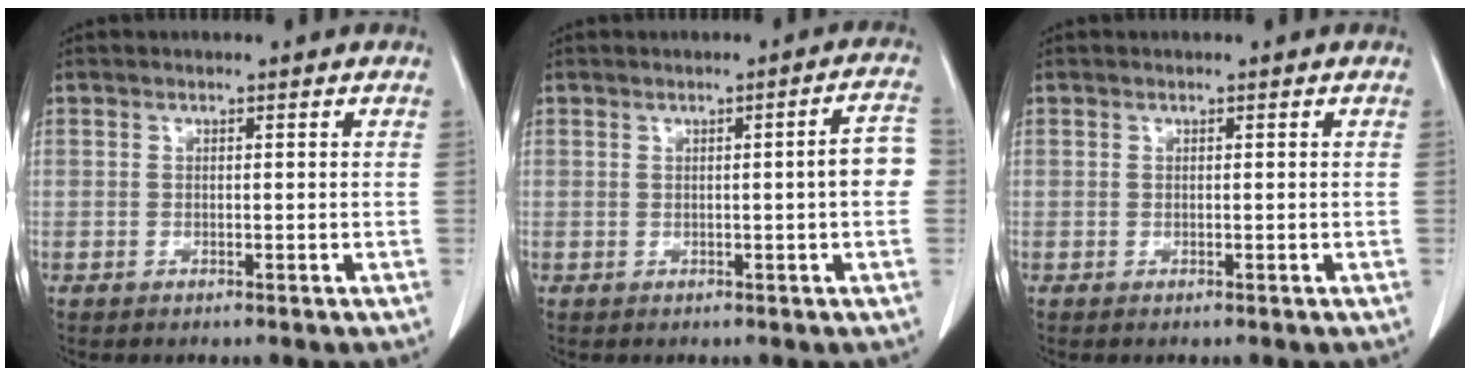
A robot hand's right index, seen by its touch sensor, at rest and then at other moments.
{"total": 4.7, "force": [-0.2, 0.3, 4.7], "torque": [-0.053, 0.008, -0.006]}
{"total": 0.0}